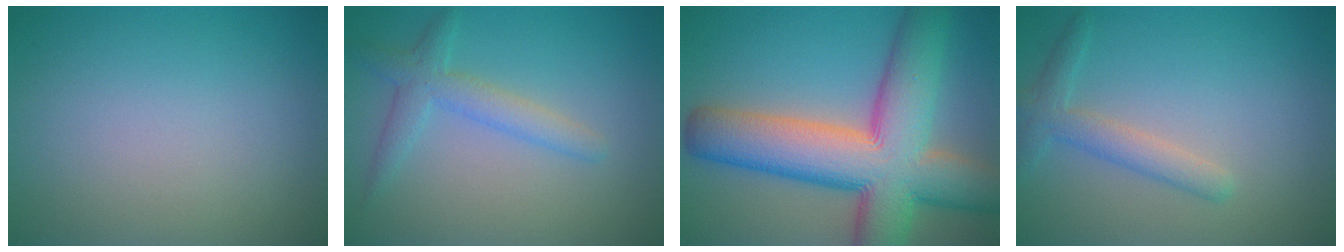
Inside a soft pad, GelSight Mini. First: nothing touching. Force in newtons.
{"total": 2.7, "press": 2.7, "slide": 0.1}
{"total": 13.5, "press": 13.5, "slide": 0.6}
{"total": 2.6, "press": 2.6, "slide": 0.1}